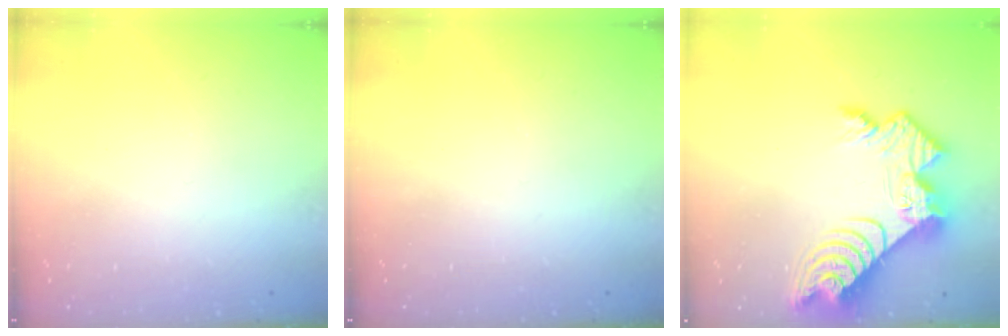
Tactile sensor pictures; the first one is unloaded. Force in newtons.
{"total": 0.0}
{"total": 13.4, "press": 13.4, "slide": 1.2}